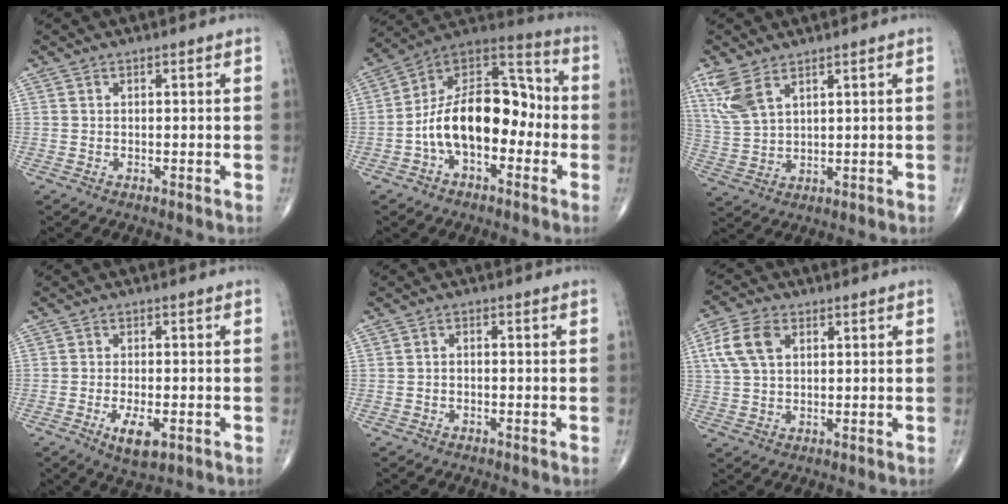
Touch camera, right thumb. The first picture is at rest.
{"total": 18.0, "force": [-3.3, 10.4, 14.3], "torque": [-0.214, 0.057, -0.066]}
{"total": 7.3, "force": [4.4, 3.1, 4.9], "torque": [-0.114, -0.009, 0.102]}
{"total": 5.5, "force": [-2.1, 2.2, 4.6], "torque": [-0.081, -0.005, -0.030]}
{"total": 0.8, "force": [-0.5, 0.4, 0.5], "torque": [-0.007, 0.005, -0.011]}
{"total": 7.8, "force": [2.5, 4.8, 5.6], "torque": [-0.121, 0.009, 0.048]}